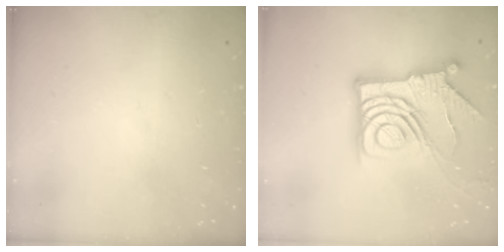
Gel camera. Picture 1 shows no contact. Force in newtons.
{"total": 17.5, "press": 17.4, "slide": 1.9}